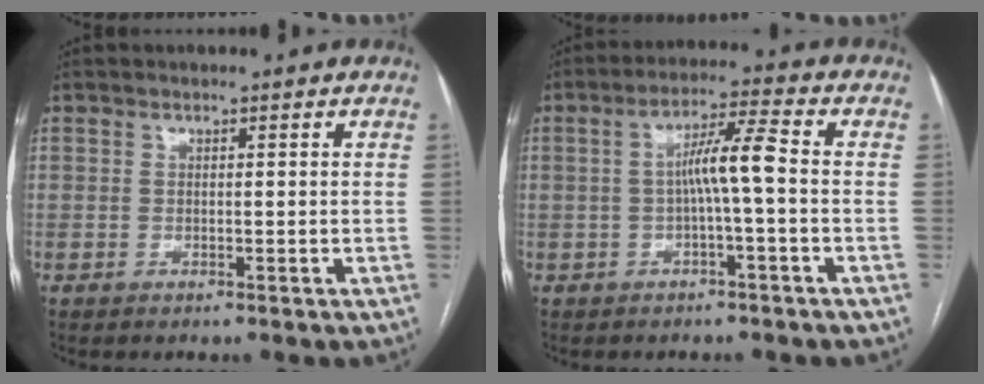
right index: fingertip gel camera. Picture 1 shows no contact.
{"total": 6.1, "force": [-0.4, 0.1, 6.1], "torque": [-0.104, 0.020, -0.006]}